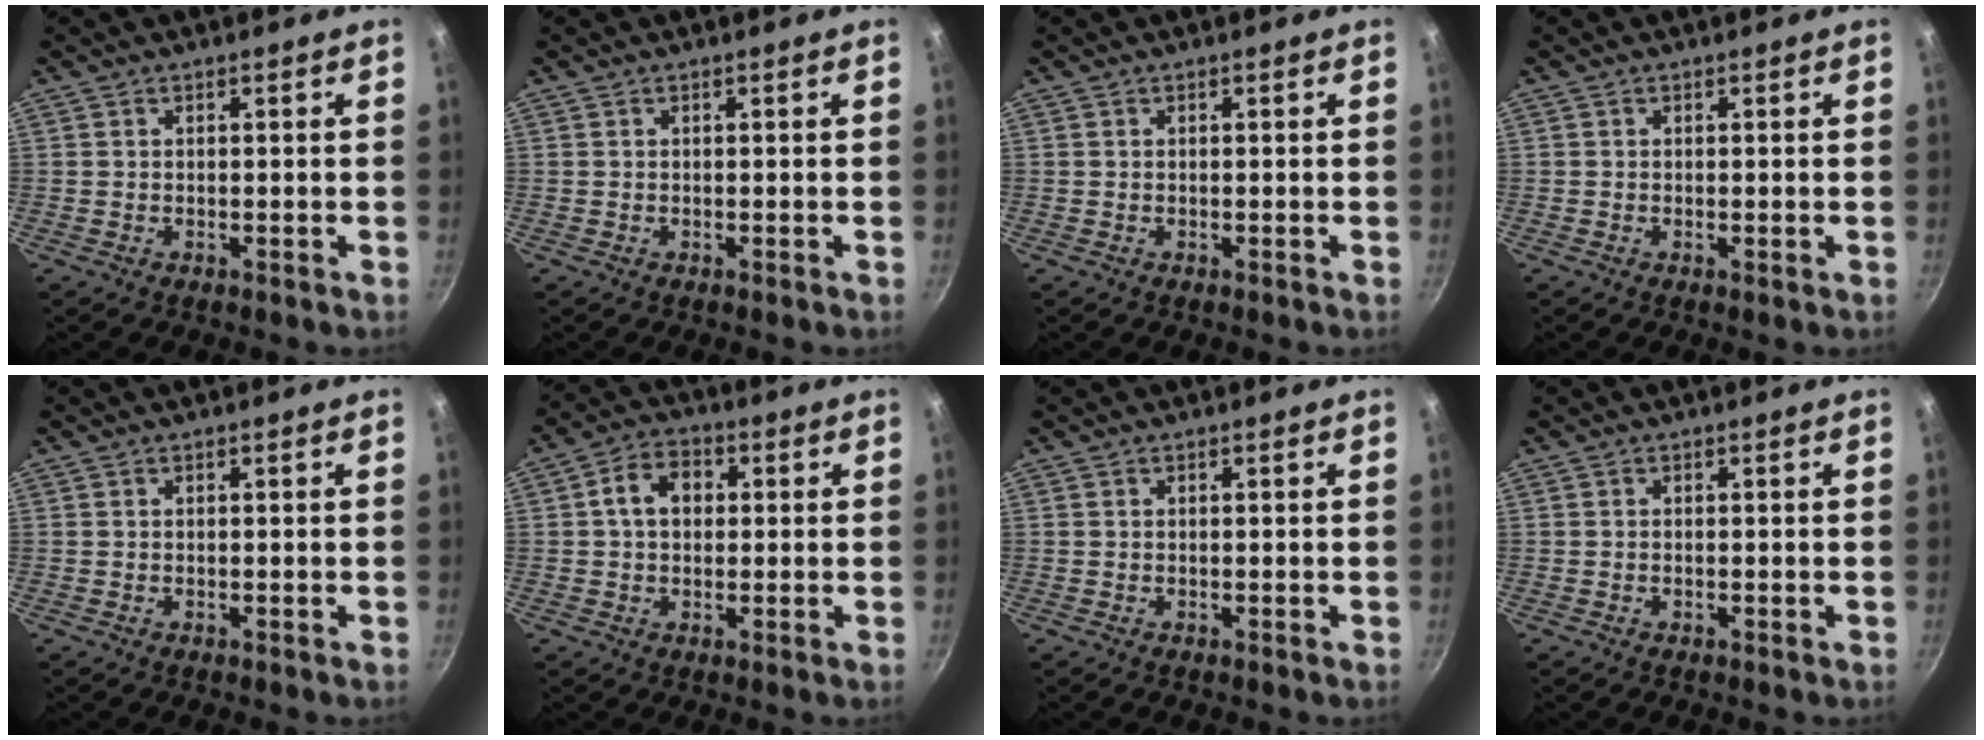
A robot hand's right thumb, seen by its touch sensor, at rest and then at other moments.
{"total": 0.0}
{"total": 0.0}
{"total": 0.0}
{"total": 0.0}
{"total": 7.1, "force": [1.0, 5.3, 4.6], "torque": [-0.054, 0.015, 0.008]}
{"total": 0.0}
{"total": 0.0}